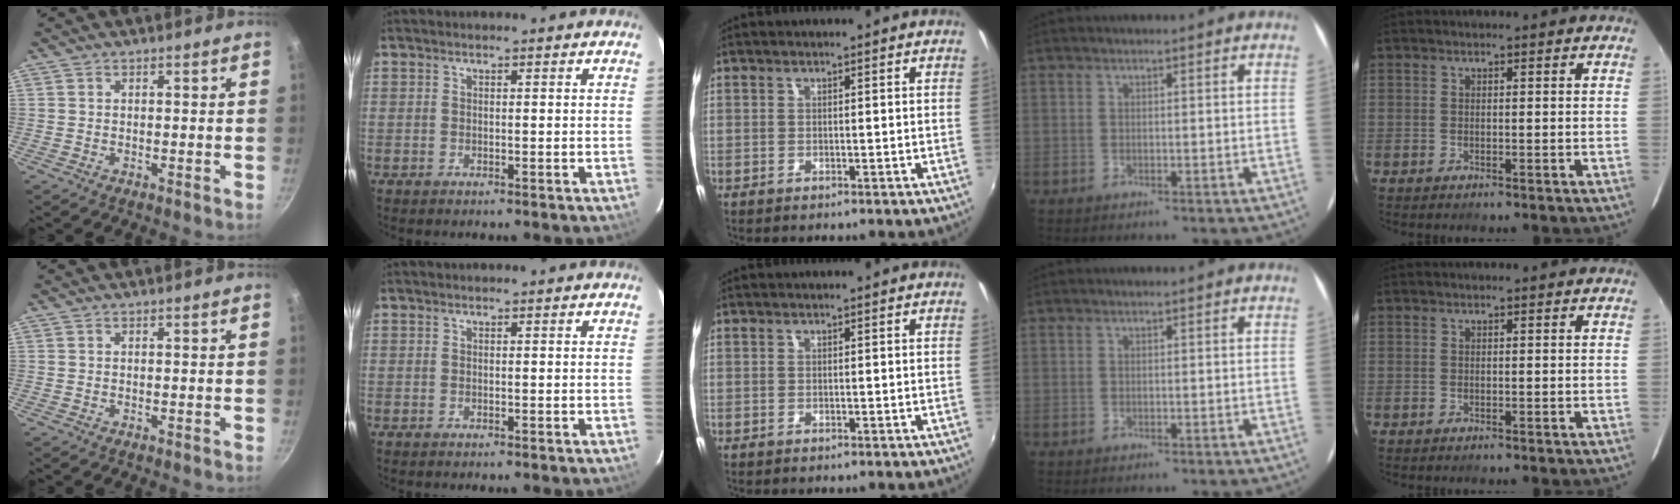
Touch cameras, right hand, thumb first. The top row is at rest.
{}